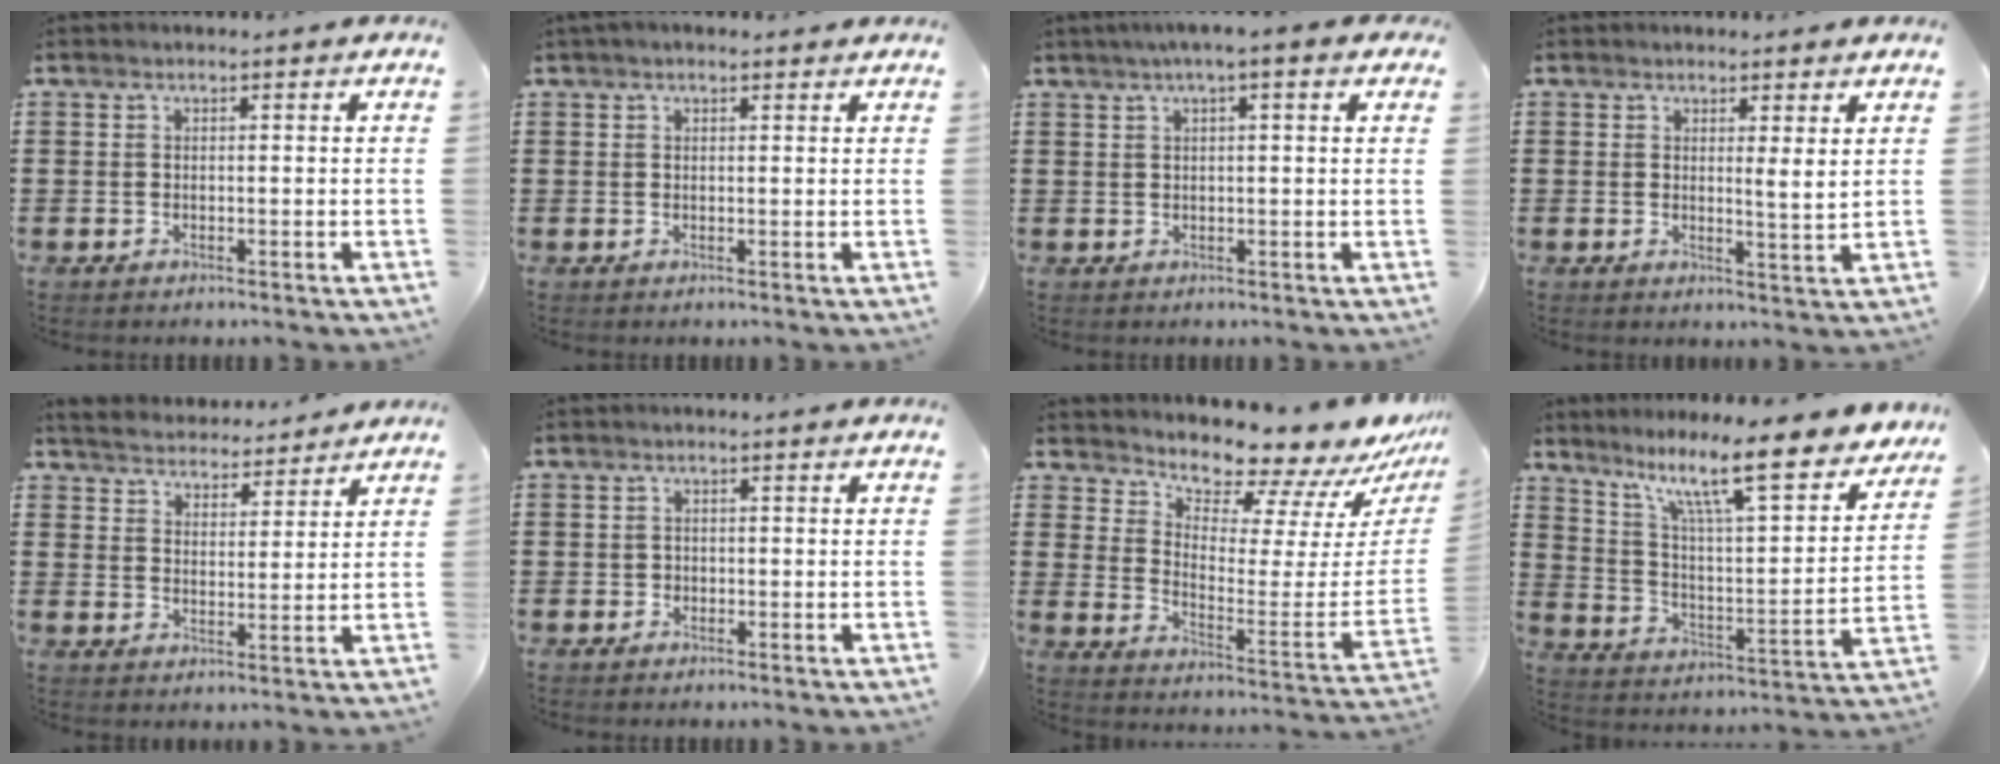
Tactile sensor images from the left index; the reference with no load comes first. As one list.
[{"total": 1.2, "force": [0.9, 0.5, 0.7], "torque": [-0.014, 0.005, 0.016]}, {"total": 3.1, "force": [1.6, 0.1, 2.7], "torque": [-0.054, 0.004, 0.028]}, {"total": 2.7, "force": [2.1, -0.1, 1.7], "torque": [-0.024, -0.014, 0.033]}, {"total": 4.3, "force": [4.3, 0.4, -0.1], "torque": [-0.019, -0.025, 0.074]}, {"total": 0.7, "force": [0.1, 0.7, 0.2], "torque": [-0.006, 0.005, 0.002]}, {"total": 8.7, "force": [8.4, 1.8, 1.4], "torque": [-0.042, -0.093, 0.143]}, {"total": 12.4, "force": [9.4, 1.6, 8.0], "torque": [-0.161, -0.056, 0.153]}]